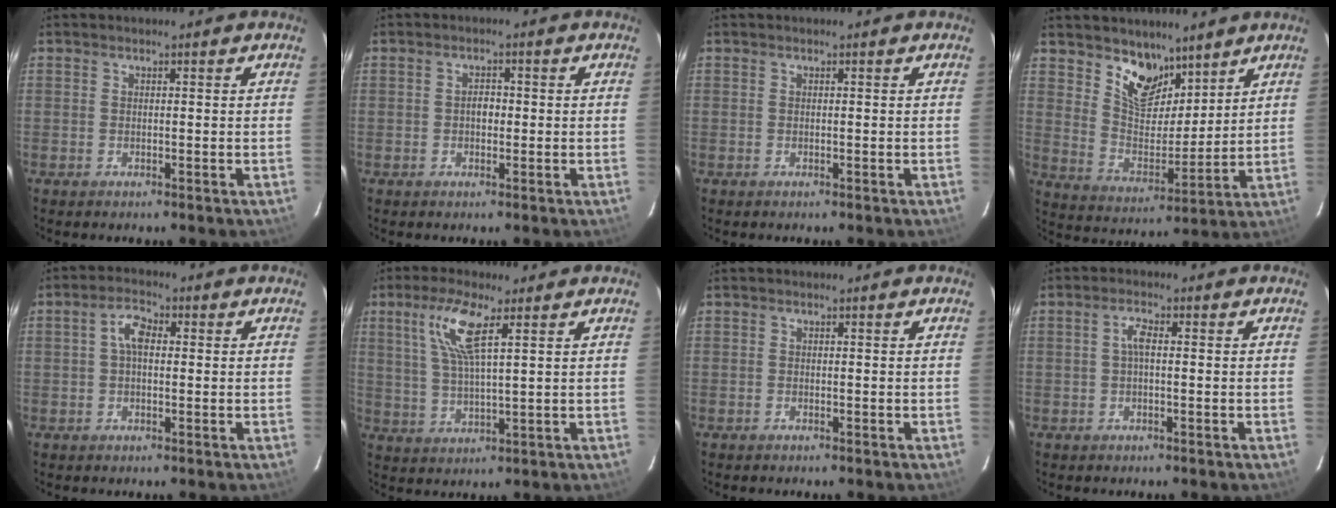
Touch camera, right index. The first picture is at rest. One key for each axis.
{"total": 1.8, "fx": -0.2, "fy": 1.3, "fz": 1.2, "tx": -0.021, "ty": 0.007, "tz": -0.005}
{"total": 0.0}
{"total": 10.4, "fx": 7.6, "fy": 5.4, "fz": 4.5, "tx": -0.077, "ty": -0.012, "tz": 0.143}
{"total": 4.0, "fx": 0.5, "fy": 2.2, "fz": 3.3, "tx": -0.063, "ty": 0.016, "tz": 0.008}
{"total": 8.5, "fx": 4.0, "fy": 1.7, "fz": 7.4, "tx": -0.153, "ty": 0.006, "tz": 0.083}
{"total": 0.0}
{"total": 2.1, "fx": 0.0, "fy": 0.7, "fz": 2.0, "tx": -0.043, "ty": 0.008, "tz": 0.000}